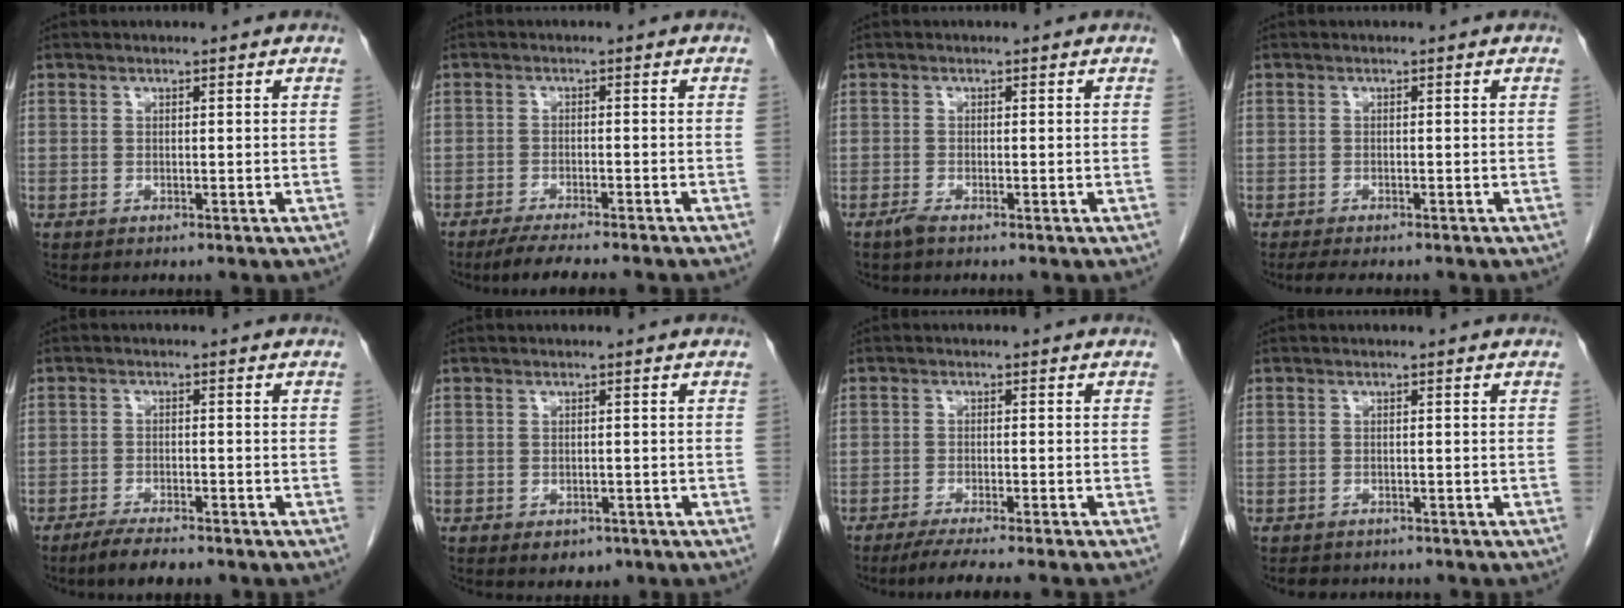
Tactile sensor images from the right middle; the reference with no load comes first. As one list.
[{"total": 7.5, "force": [-6.4, 0.2, 3.9], "torque": [-0.053, -0.016, -0.100]}, {"total": 1.1, "force": [-0.9, 0.0, 0.6], "torque": [-0.017, -0.002, -0.018]}, {"total": 4.8, "force": [-4.0, 1.1, 2.4], "torque": [-0.034, -0.011, -0.055]}, {"total": 5.1, "force": [-4.1, 1.0, 2.9], "torque": [-0.049, -0.007, -0.066]}, {"total": 3.0, "force": [-1.7, 1.9, 1.5], "torque": [-0.013, 0.000, -0.012]}, {"total": 8.2, "force": [-7.0, -0.9, 4.3], "torque": [-0.043, -0.020, -0.105]}, {"total": 3.4, "force": [-2.9, 1.5, 0.8], "torque": [-0.018, -0.002, -0.035]}]